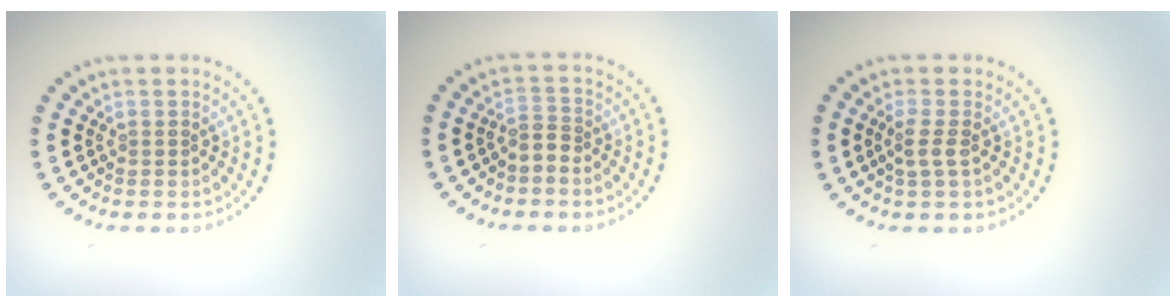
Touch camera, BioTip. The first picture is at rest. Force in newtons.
{"total": 1.7, "press": 1.2, "slide": 1.1}
{"total": 1.5, "press": 1.3, "slide": 0.6}